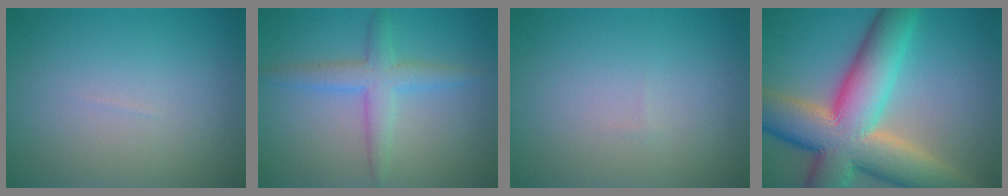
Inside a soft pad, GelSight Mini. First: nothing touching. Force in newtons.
{"total": 3.3, "press": 3.3, "slide": 0.1}
{"total": 0.0}
{"total": 14.0, "press": 14.0, "slide": 1.1}